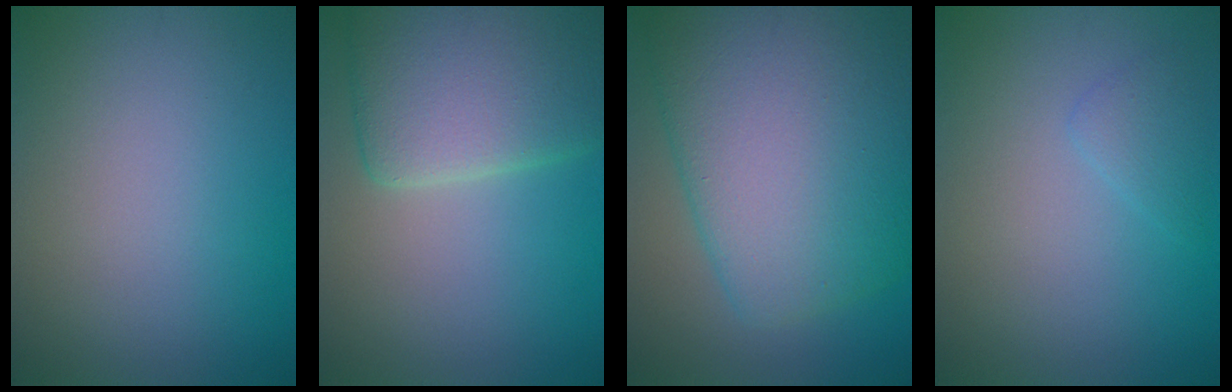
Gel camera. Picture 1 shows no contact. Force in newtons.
{"total": 7.7, "press": 7.7, "slide": 0.9}
{"total": 12.4, "press": 12.4, "slide": 0.6}
{"total": 1.4, "press": 1.4, "slide": 0.1}